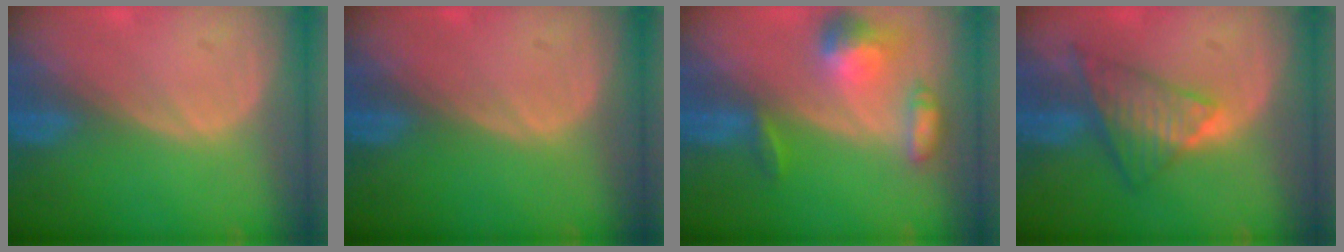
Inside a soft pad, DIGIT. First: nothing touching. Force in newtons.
{"total": 0.0}
{"total": 7.1, "press": 6.6, "slide": 2.6}
{"total": 7.2, "press": 6.5, "slide": 3.2}